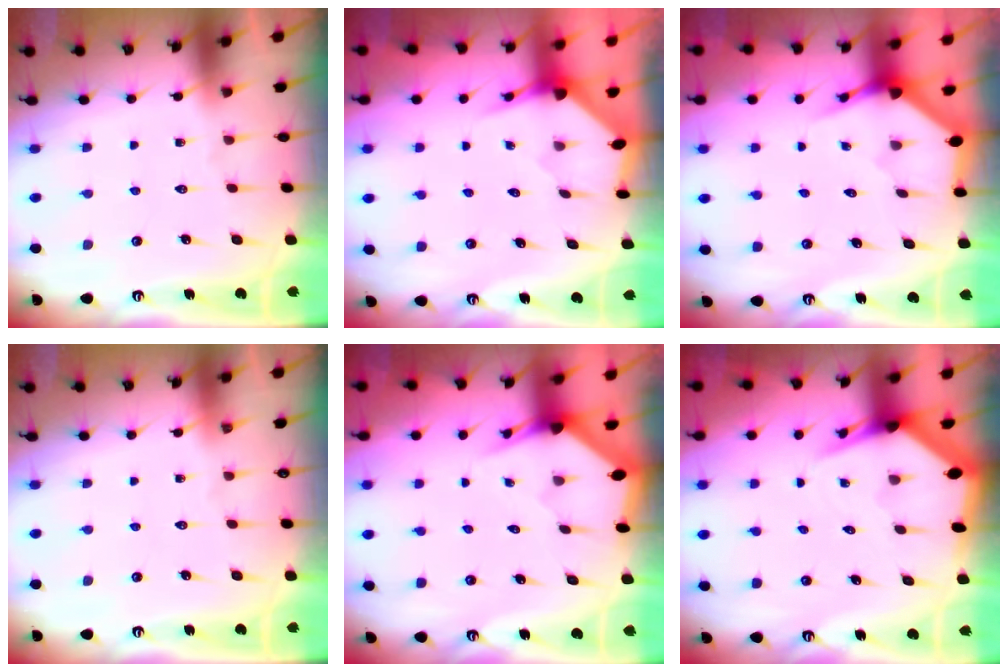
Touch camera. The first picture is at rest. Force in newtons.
{"total": 3.2, "press": 3.2, "slide": 0.1}
{"total": 3.6, "press": 3.6, "slide": 0.1}
{"total": 0.0}
{"total": 2.8, "press": 2.8, "slide": 0.1}
{"total": 4.6, "press": 4.5, "slide": 0.6}